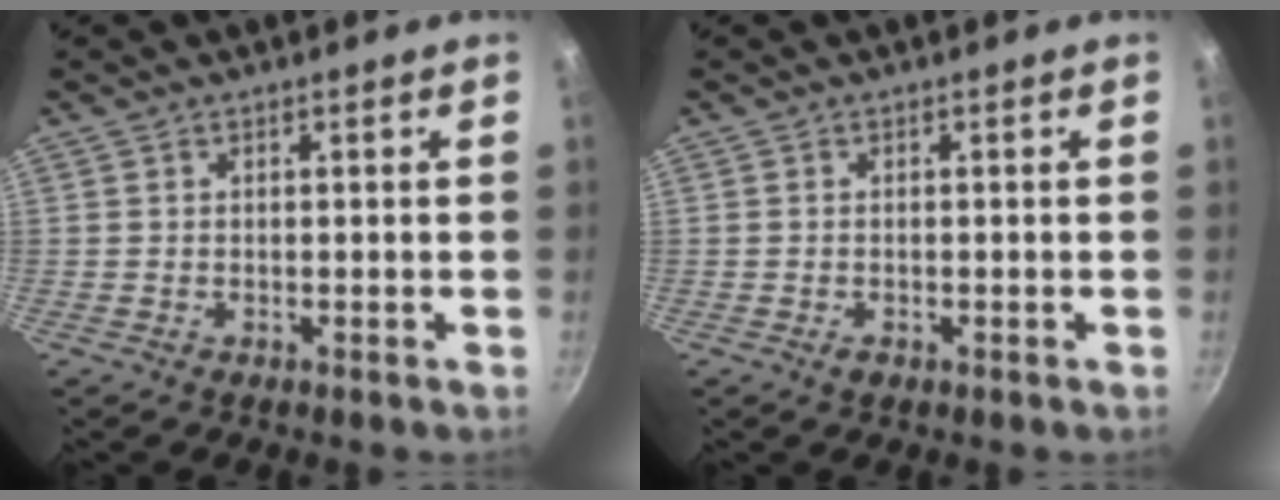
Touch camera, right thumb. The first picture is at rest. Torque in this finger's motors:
{"motor_torque": [-0.32, 0.08, -0.19, 0.06, 0.04]}